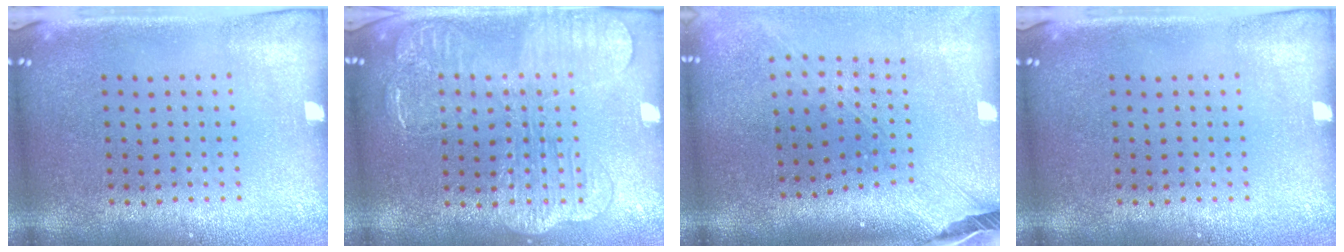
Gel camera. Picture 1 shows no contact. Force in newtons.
{"total": 2.6, "press": 2.6, "slide": 0.3}
{"total": 2.7, "press": 2.0, "slide": 1.9}
{"total": 0.0}